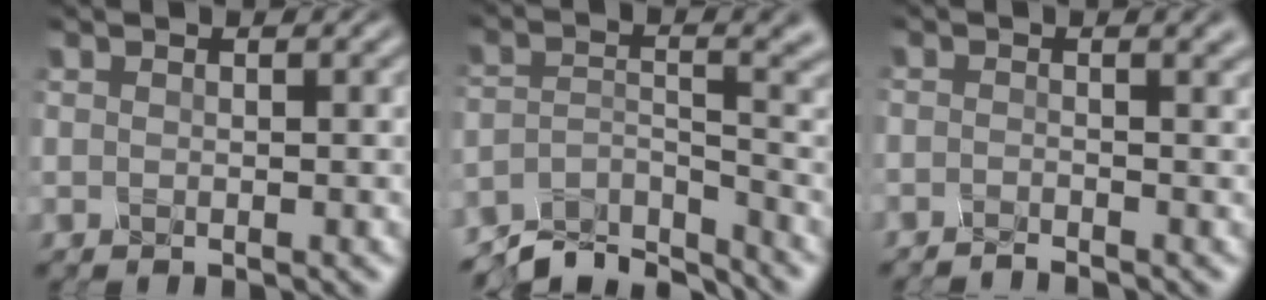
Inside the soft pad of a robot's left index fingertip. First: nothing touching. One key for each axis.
{"total": 6.3, "fx": -6.0, "fy": 1.1, "fz": 1.7, "tx": -0.021, "ty": -0.007, "tz": -0.110}
{"total": 2.1, "fx": -1.6, "fy": 0.5, "fz": 1.2, "tx": 0.000, "ty": -0.009, "tz": -0.032}